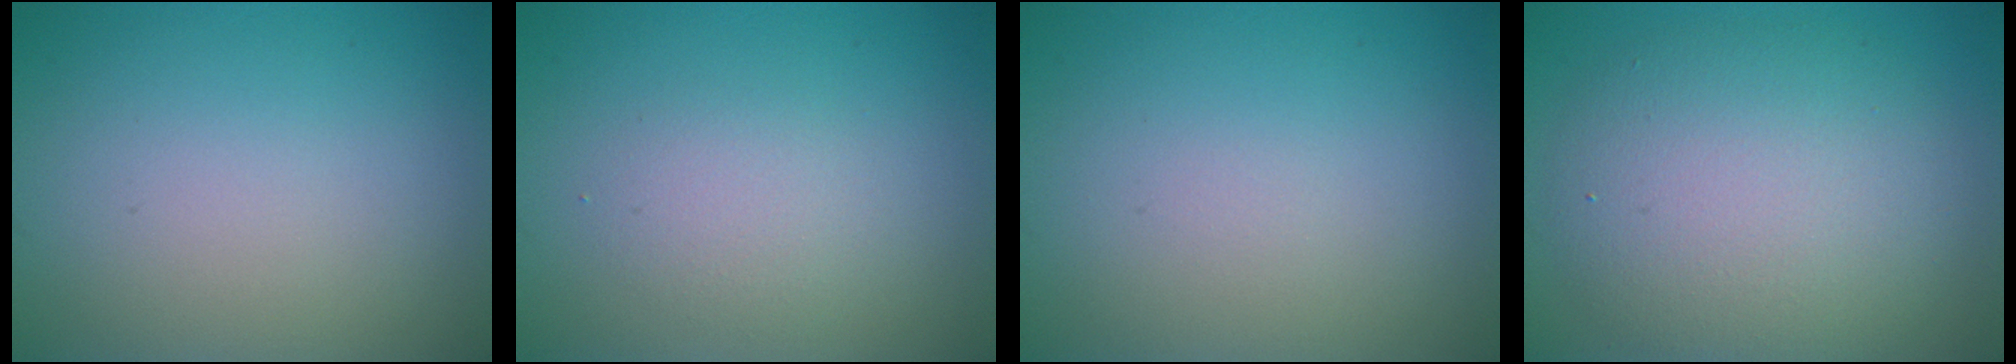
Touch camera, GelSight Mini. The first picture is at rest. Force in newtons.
{"total": 1.9, "press": 1.9, "slide": 0.1}
{"total": 0.0}
{"total": 7.4, "press": 7.4, "slide": 0.6}